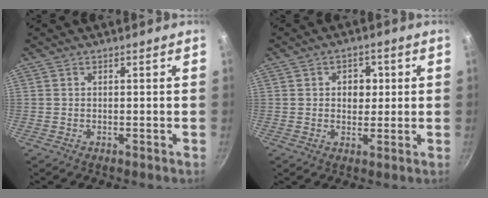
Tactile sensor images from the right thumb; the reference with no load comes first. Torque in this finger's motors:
{"motor_torque": [-0.43, -0.14, 0.01, 0.24, 0.04]}